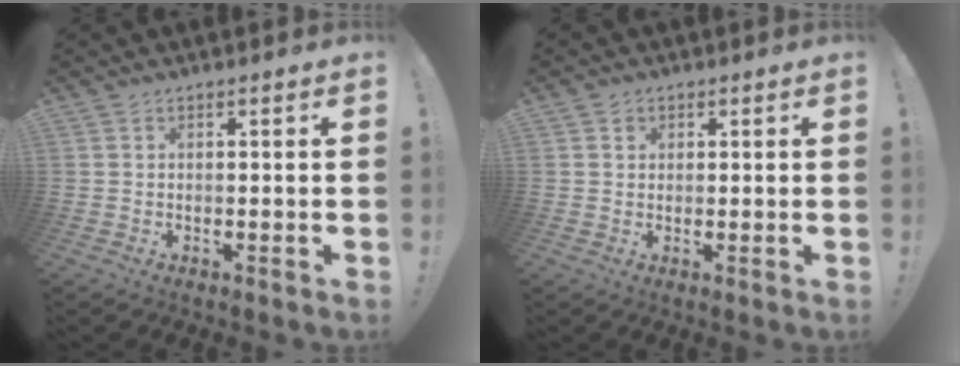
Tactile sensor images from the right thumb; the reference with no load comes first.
{"total": 1.4, "force": [0.6, 1.2, 0.3], "torque": [-0.001, 0.000, 0.011]}